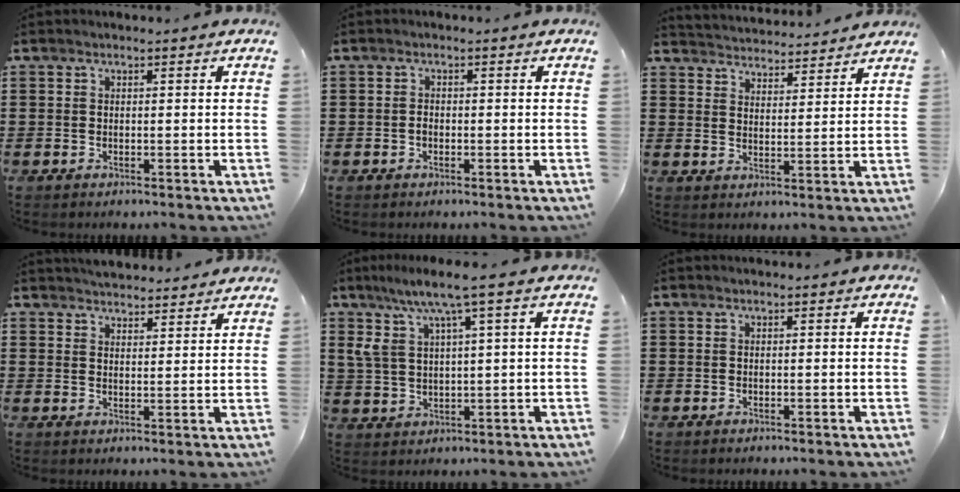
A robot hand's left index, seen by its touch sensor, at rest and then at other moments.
{"total": 0.8, "force": [-0.4, 0.6, 0.5], "torque": [-0.012, -0.001, -0.008]}
{"total": 3.7, "force": [3.7, 0.0, -0.6], "torque": [-0.005, -0.023, 0.064]}
{"total": 3.3, "force": [3.3, 0.3, 0.0], "torque": [-0.011, -0.010, 0.061]}
{"total": 7.6, "force": [3.6, 1.6, 6.4], "torque": [-0.149, -0.006, 0.057]}
{"total": 0.0}